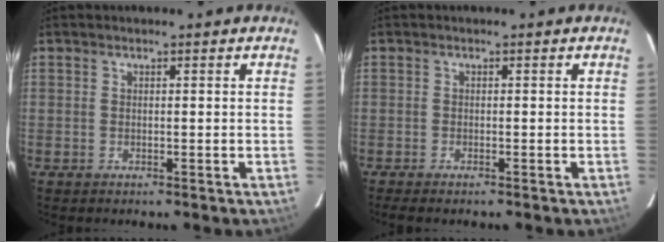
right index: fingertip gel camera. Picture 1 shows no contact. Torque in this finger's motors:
{"motor_torque": [-0.18, -0.11, 0.13, 0.02]}